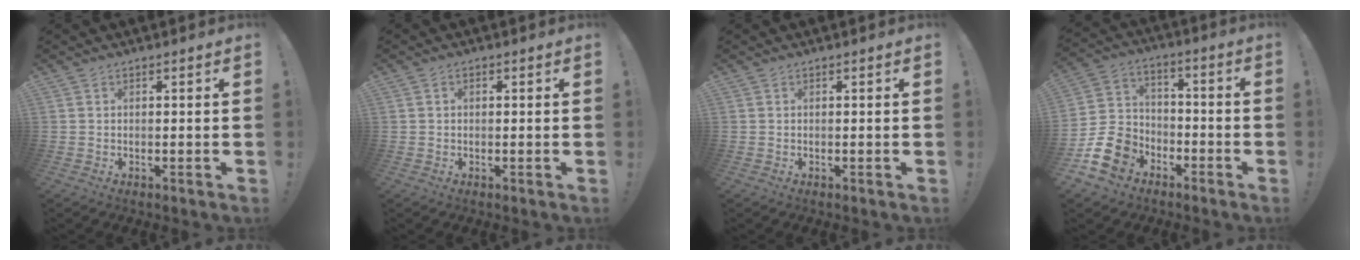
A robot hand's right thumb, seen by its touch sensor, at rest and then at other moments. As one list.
[{"total": 0.8, "force": [-0.3, 0.6, 0.4], "torque": [-0.012, 0.006, -0.005]}, {"total": 0.0}, {"total": 14.1, "force": [-7.5, 10.5, 5.7], "torque": [-0.105, 0.050, -0.133]}]